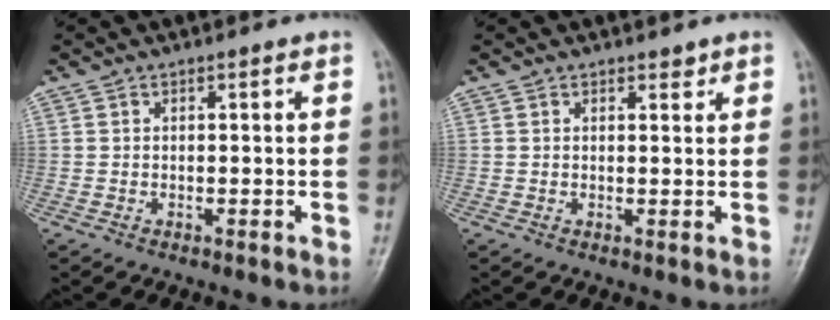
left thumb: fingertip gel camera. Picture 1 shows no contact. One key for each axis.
{"total": 1.2, "fx": 1.0, "fy": 0.6, "fz": 0.4, "tx": 0.005, "ty": -0.007, "tz": 0.013}